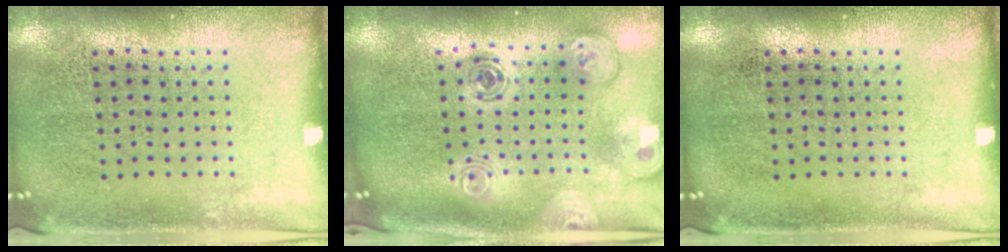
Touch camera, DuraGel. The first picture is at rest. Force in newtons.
{"total": 2.2, "press": 1.8, "slide": 1.4}
{"total": 0.0}